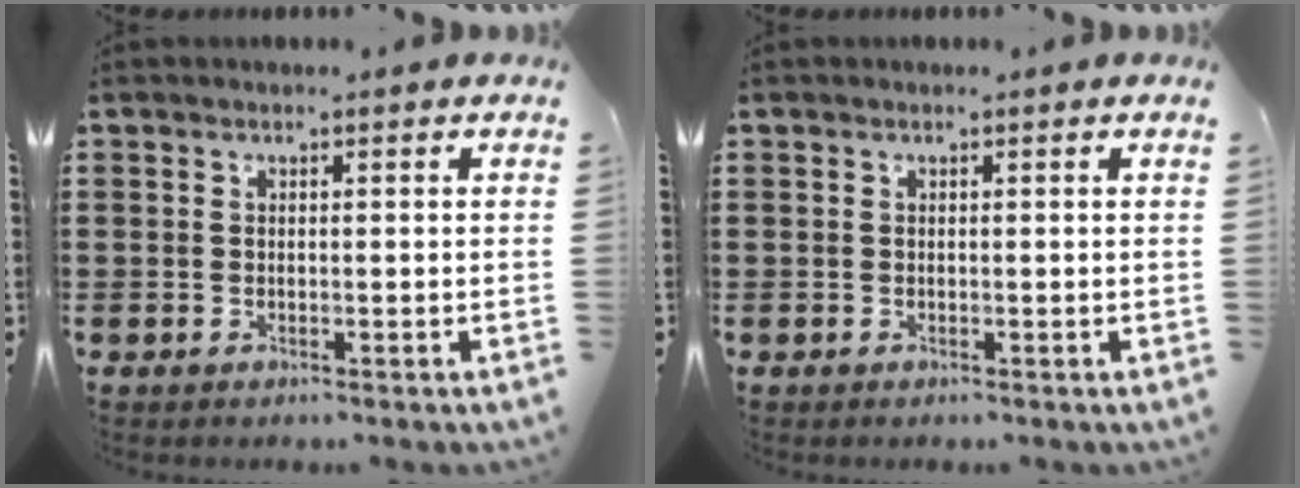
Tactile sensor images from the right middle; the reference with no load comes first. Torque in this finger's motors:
{"motor_torque": [-0.06, 0.01, 0.06, 0.02]}